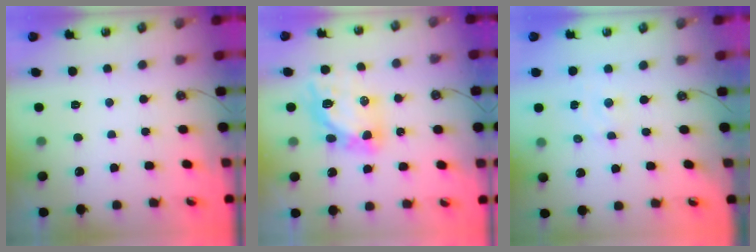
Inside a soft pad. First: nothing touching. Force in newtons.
{"total": 12.3, "press": 12.2, "slide": 1.5}
{"total": 3.5, "press": 3.4, "slide": 0.3}